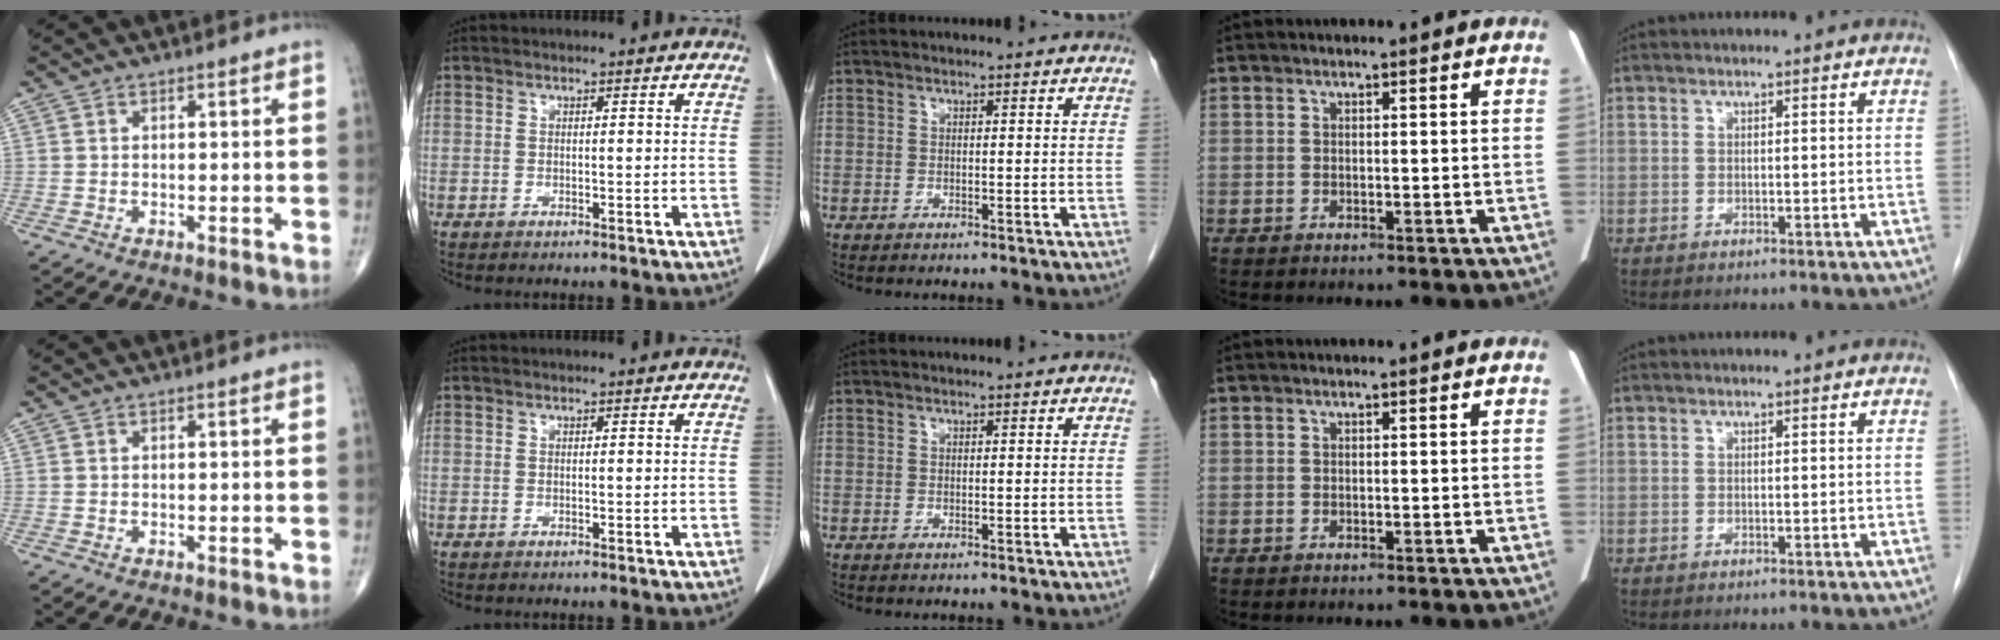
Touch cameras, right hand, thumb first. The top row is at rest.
{}